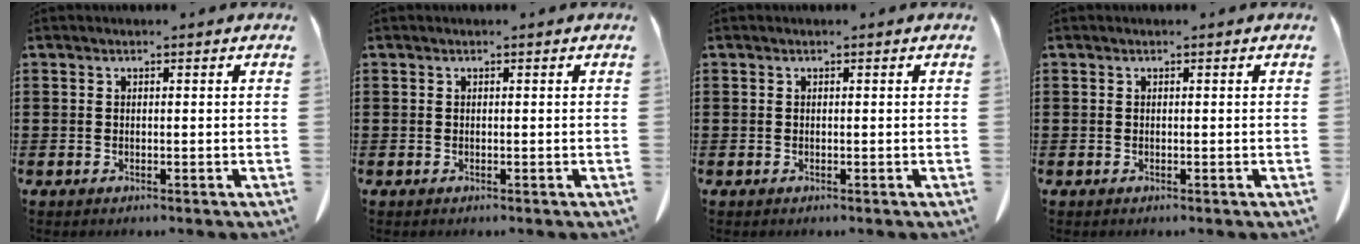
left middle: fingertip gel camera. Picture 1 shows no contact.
{"total": 0.0}
{"total": 0.0}
{"total": 0.0}